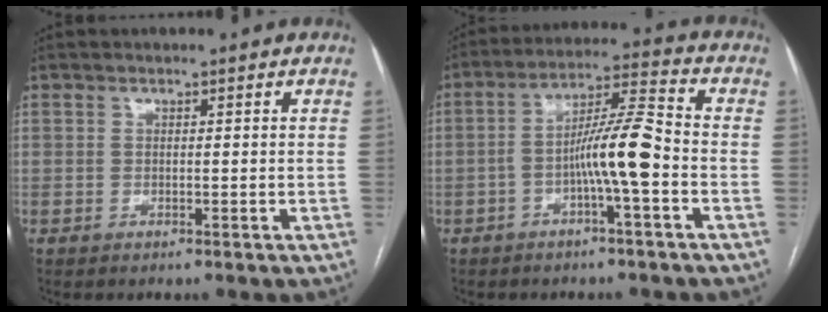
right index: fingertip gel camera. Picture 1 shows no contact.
{"total": 9.2, "force": [-2.7, 0.3, 8.8], "torque": [-0.159, 0.022, -0.048]}